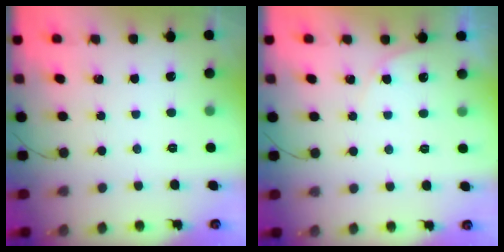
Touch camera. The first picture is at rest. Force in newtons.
{"total": 3.3, "press": 2.8, "slide": 1.8}